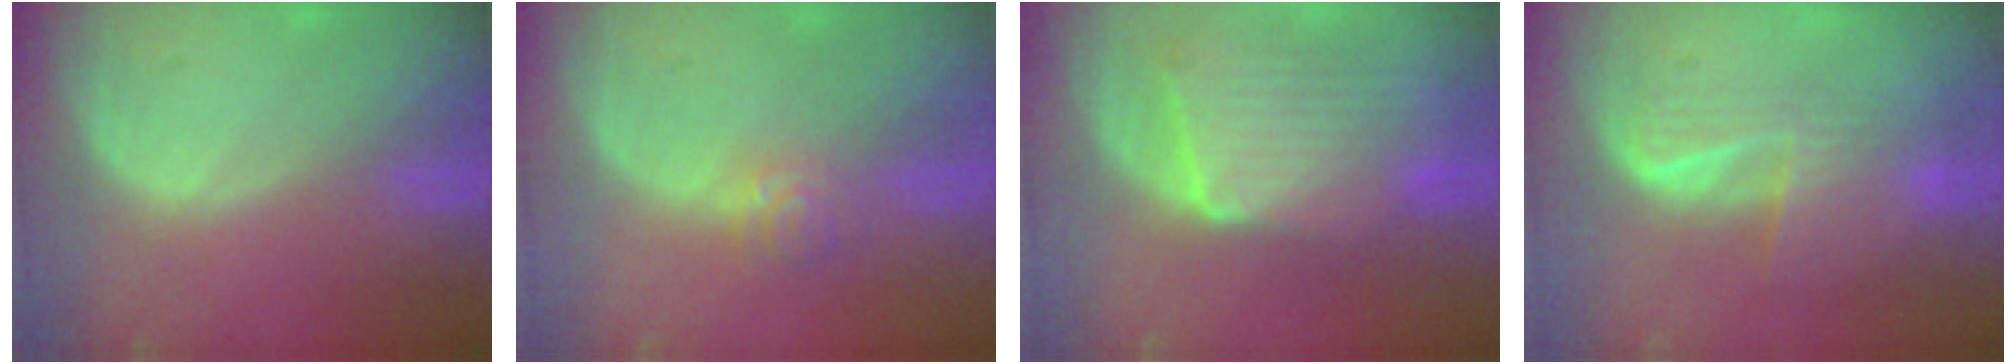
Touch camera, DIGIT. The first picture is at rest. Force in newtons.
{"total": 3.6, "press": 3.5, "slide": 1.0}
{"total": 9.7, "press": 8.8, "slide": 4.1}
{"total": 5.9, "press": 5.4, "slide": 2.3}